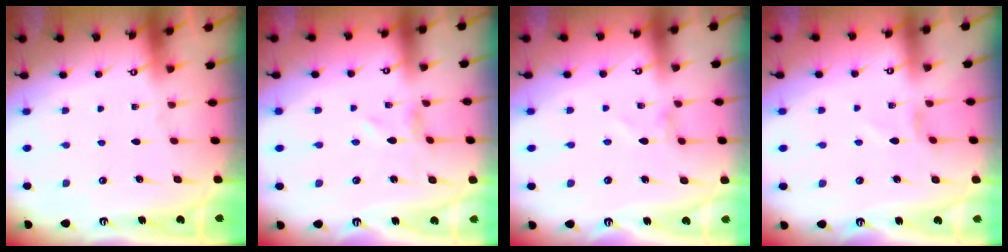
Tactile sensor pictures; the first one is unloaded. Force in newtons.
{"total": 0.8, "press": 0.8, "slide": 0.2}
{"total": 0.0}
{"total": 1.1, "press": 1.0, "slide": 0.3}